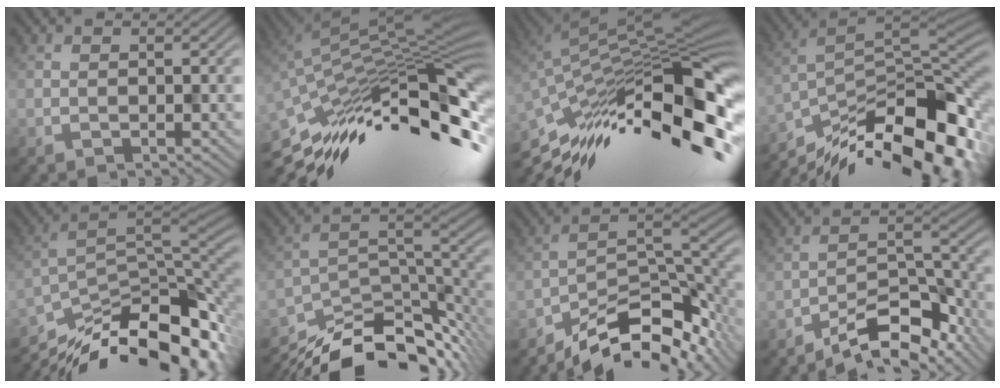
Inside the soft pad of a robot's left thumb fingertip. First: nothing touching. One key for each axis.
{"total": 15.2, "fx": -7.4, "fy": 4.3, "fz": 12.6, "tx": -0.249, "ty": 0.008, "tz": -0.136}
{"total": 17.7, "fx": -8.5, "fy": 5.7, "fz": 14.5, "tx": -0.262, "ty": 0.013, "tz": -0.152}
{"total": 15.8, "fx": -10.1, "fy": 5.9, "fz": 10.7, "tx": -0.213, "ty": -0.023, "tz": -0.157}
{"total": 14.5, "fx": -9.6, "fy": 5.7, "fz": 9.3, "tx": -0.190, "ty": -0.016, "tz": -0.151}
{"total": 14.1, "fx": -11.0, "fy": 5.0, "fz": 7.4, "tx": -0.146, "ty": -0.020, "tz": -0.167}
{"total": 12.3, "fx": -9.2, "fy": 3.7, "fz": 7.2, "tx": -0.119, "ty": -0.003, "tz": -0.151}
{"total": 10.8, "fx": -8.0, "fy": 3.0, "fz": 6.5, "tx": -0.104, "ty": 0.000, "tz": -0.142}